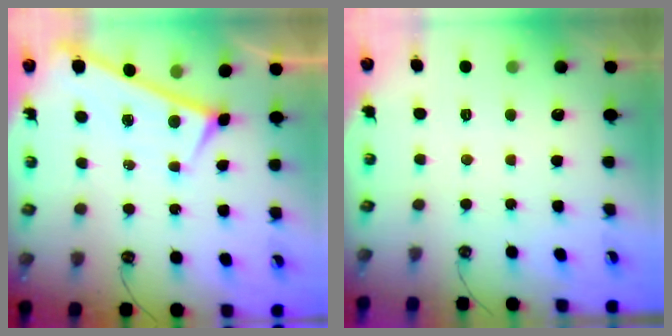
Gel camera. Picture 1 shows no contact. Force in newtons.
{"total": 0.0}